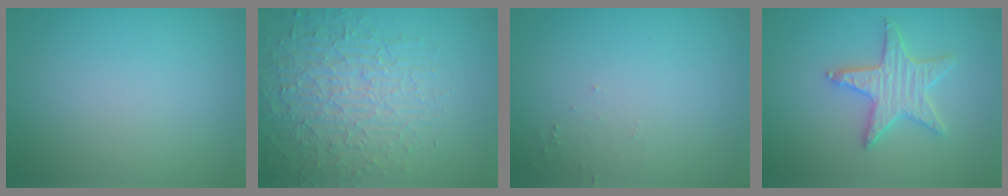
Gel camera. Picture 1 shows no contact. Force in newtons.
{"total": 6.0, "press": 5.0, "slide": 3.3}
{"total": 0.6, "press": 0.6, "slide": 0.2}
{"total": 3.5, "press": 3.4, "slide": 0.7}